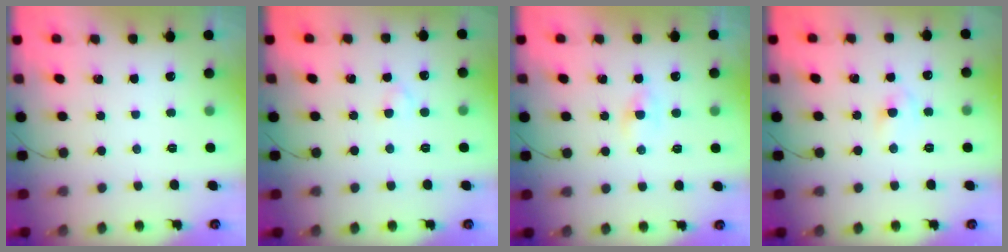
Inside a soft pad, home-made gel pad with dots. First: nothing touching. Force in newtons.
{"total": 2.0, "press": 1.7, "slide": 0.9}
{"total": 1.2, "press": 1.0, "slide": 0.6}
{"total": 4.5, "press": 4.3, "slide": 1.3}